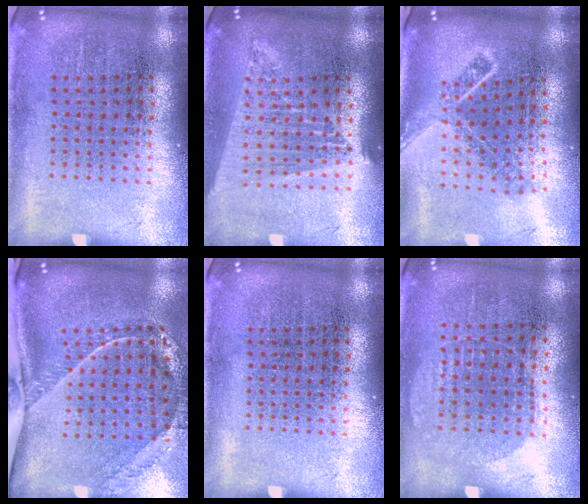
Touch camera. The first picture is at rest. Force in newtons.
{"total": 1.7, "press": 1.6, "slide": 0.7}
{"total": 1.7, "press": 1.2, "slide": 1.2}
{"total": 2.5, "press": 1.7, "slide": 1.8}
{"total": 0.0}
{"total": 0.6, "press": 0.5, "slide": 0.3}